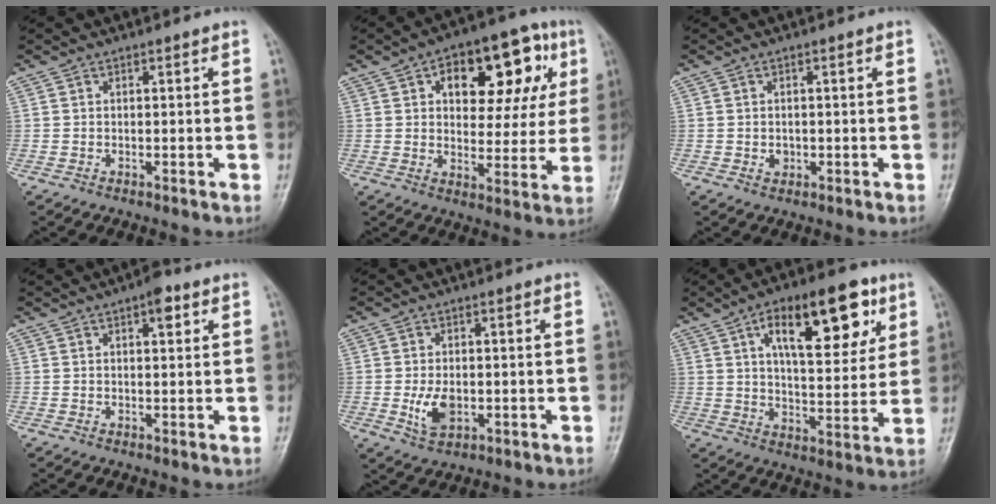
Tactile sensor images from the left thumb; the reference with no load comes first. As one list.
[{"total": 18.4, "force": [6.6, 9.8, 14.1], "torque": [-0.137, 0.012, 0.087]}, {"total": 1.6, "force": [-0.4, 1.4, 0.7], "torque": [0.001, 0.003, -0.004]}, {"total": 3.3, "force": [1.7, 1.4, 2.6], "torque": [-0.025, -0.002, 0.017]}, {"total": 5.3, "force": [-1.1, 3.4, 4.0], "torque": [-0.069, -0.002, -0.014]}, {"total": 18.2, "force": [8.2, 7.8, 14.3], "torque": [-0.170, -0.019, 0.125]}]